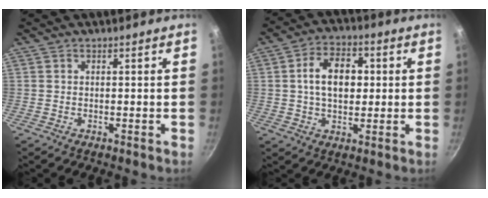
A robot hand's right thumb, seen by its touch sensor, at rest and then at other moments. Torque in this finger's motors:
{"motor_torque": [0.93, 1.20, 1.18, -0.09, 0.07]}